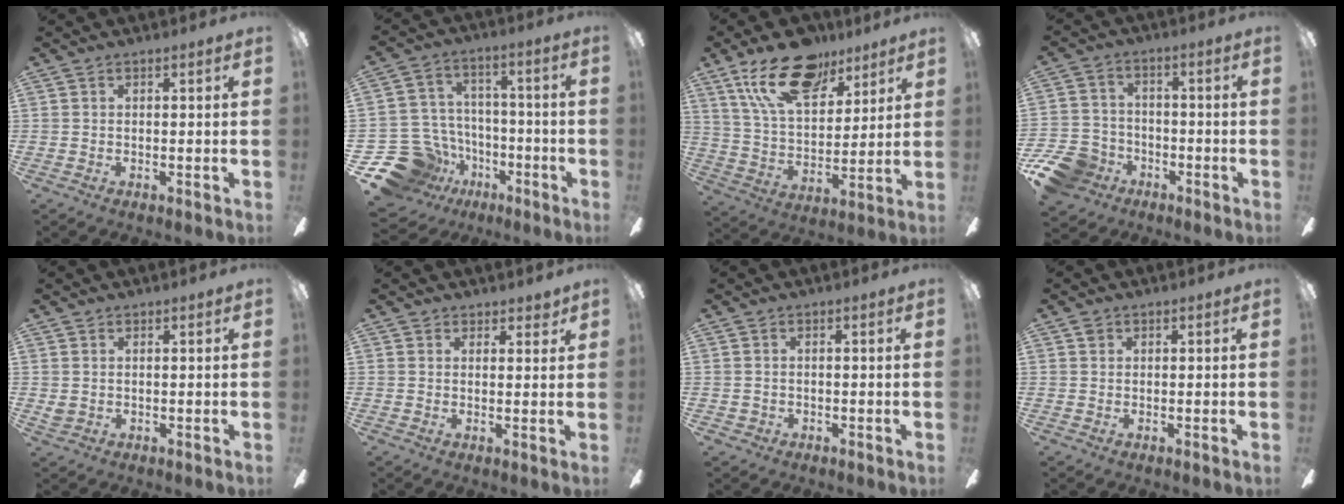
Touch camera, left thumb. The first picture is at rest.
{"total": 18.2, "force": [-8.7, 14.6, 6.6], "torque": [-0.164, 0.050, -0.120]}
{"total": 19.5, "force": [12.2, 10.2, 11.3], "torque": [-0.197, -0.046, 0.219]}
{"total": 10.7, "force": [-6.1, 8.0, 3.6], "torque": [-0.088, 0.048, -0.109]}
{"total": 1.6, "force": [1.0, 1.2, 0.3], "torque": [0.001, -0.001, 0.016]}
{"total": 2.6, "force": [2.2, 1.3, 0.3], "torque": [0.000, -0.005, 0.041]}
{"total": 1.1, "force": [0.0, 1.1, 0.0], "torque": [-0.001, 0.005, -0.005]}
{"total": 1.0, "force": [0.6, 0.8, 0.3], "torque": [-0.006, 0.005, 0.010]}